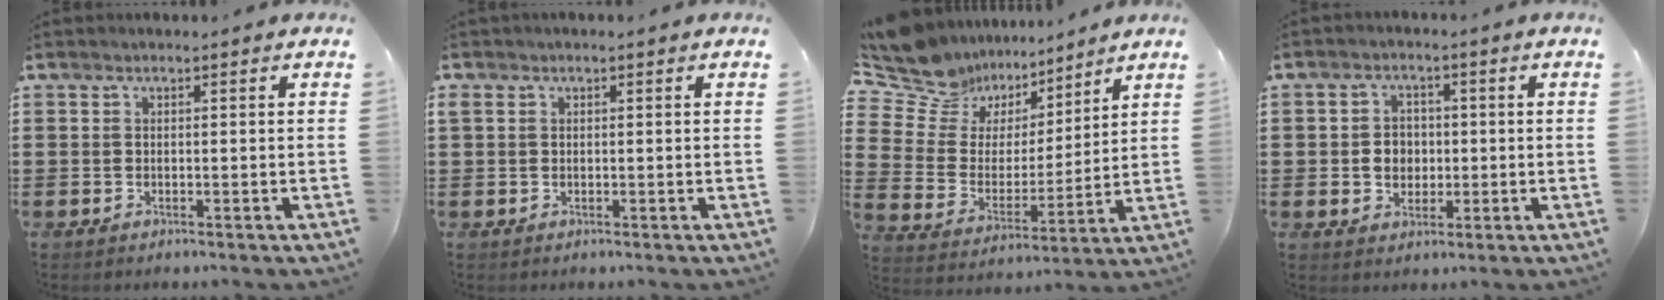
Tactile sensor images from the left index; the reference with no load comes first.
{"total": 0.8, "force": [0.1, 0.6, 0.6], "torque": [-0.013, 0.006, 0.001]}
{"total": 9.7, "force": [8.7, 4.4, 0.7], "torque": [-0.080, -0.064, 0.163]}
{"total": 3.8, "force": [-0.3, 3.4, 1.8], "torque": [-0.038, 0.005, -0.012]}